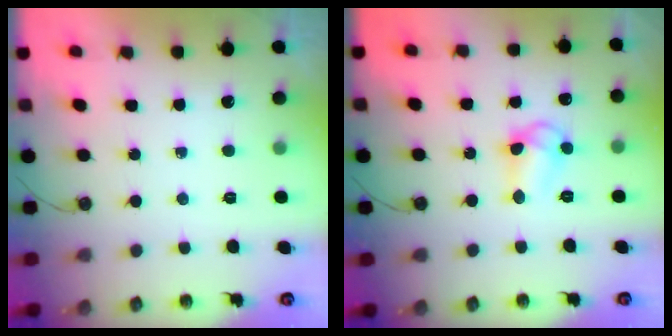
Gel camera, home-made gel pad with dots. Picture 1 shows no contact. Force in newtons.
{"total": 8.8, "press": 8.8, "slide": 0.6}